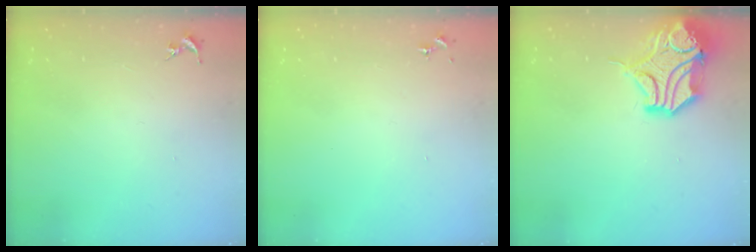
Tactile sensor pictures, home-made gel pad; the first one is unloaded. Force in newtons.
{"total": 0.0}
{"total": 15.9, "press": 15.8, "slide": 2.3}